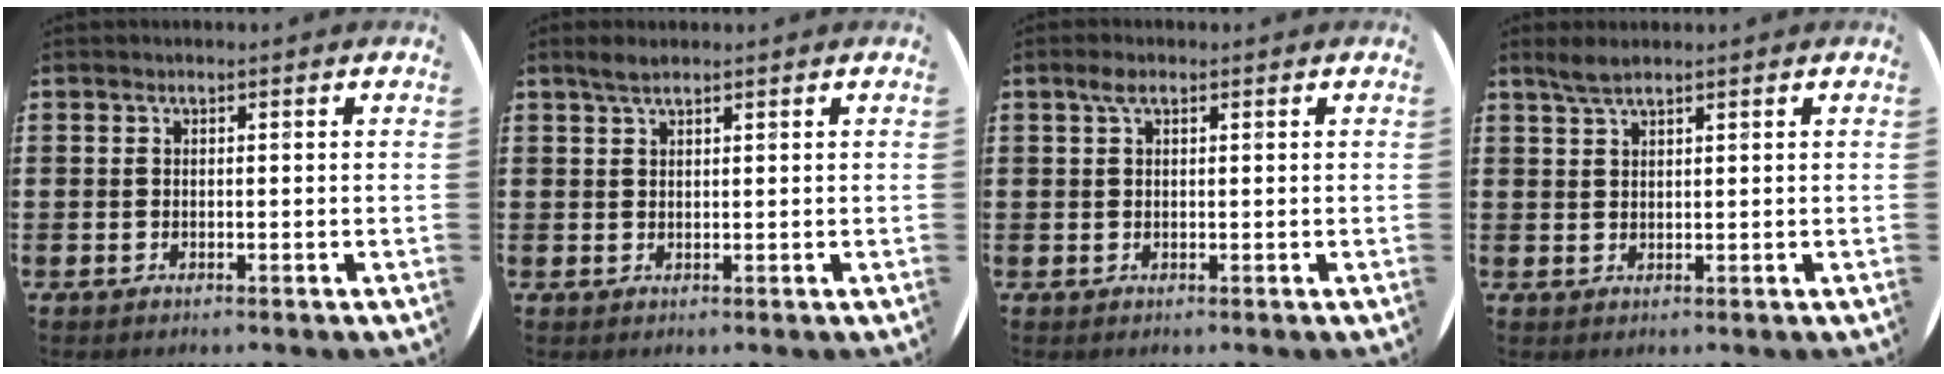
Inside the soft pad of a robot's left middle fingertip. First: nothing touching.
{"total": 1.7, "force": [1.4, 0.4, 0.9], "torque": [-0.019, 0.003, 0.026]}
{"total": 1.7, "force": [0.9, 0.7, 1.3], "torque": [-0.028, 0.006, 0.016]}
{"total": 2.4, "force": [2.0, 0.3, 1.3], "torque": [-0.027, 0.004, 0.037]}